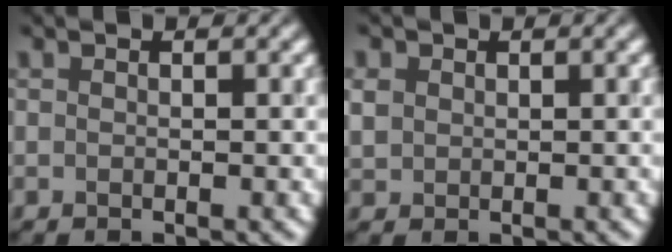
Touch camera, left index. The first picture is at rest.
{"total": 1.3, "force": [0.4, 1.2, 0.2], "torque": [-0.003, 0.001, 0.008]}